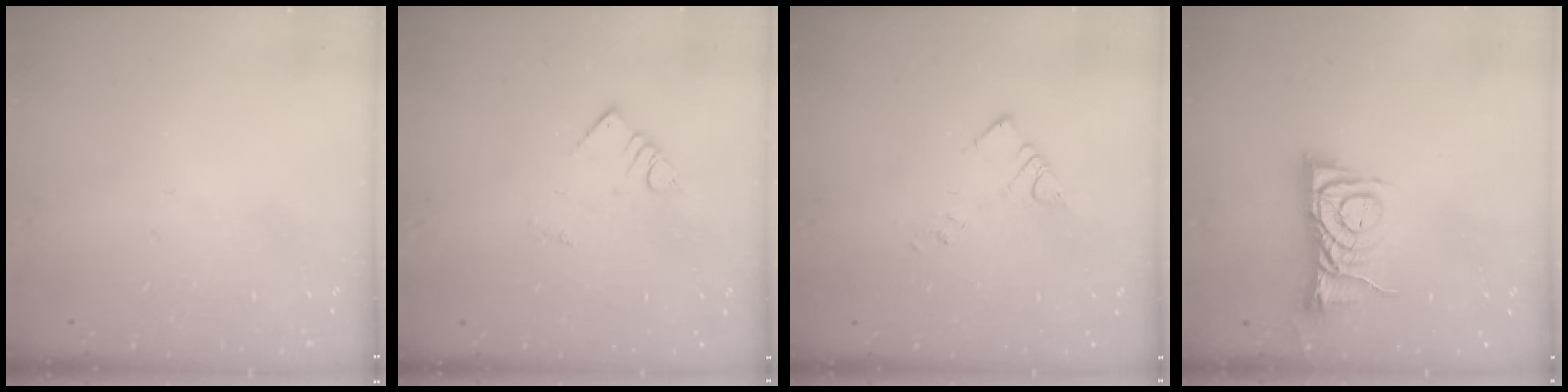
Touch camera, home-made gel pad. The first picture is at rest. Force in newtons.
{"total": 2.1, "press": 2.1, "slide": 0.3}
{"total": 3.3, "press": 3.3, "slide": 0.4}
{"total": 8.2, "press": 8.2, "slide": 0.4}